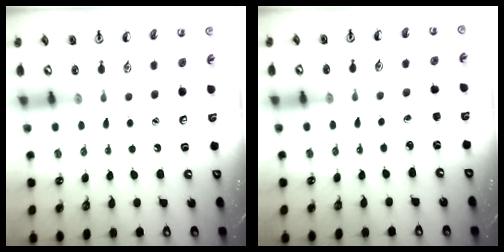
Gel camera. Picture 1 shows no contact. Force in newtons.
{"total": 3.7, "press": 3.5, "slide": 1.1}